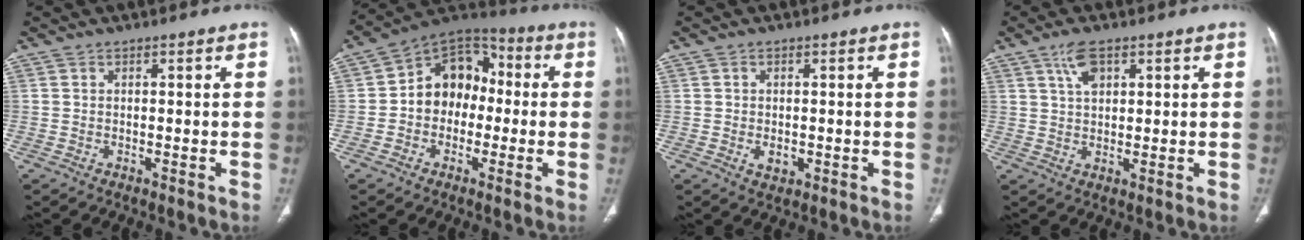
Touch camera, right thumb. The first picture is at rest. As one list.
[{"total": 12.5, "force": [-0.7, 9.8, 7.8], "torque": [-0.078, 0.044, -0.028]}, {"total": 2.9, "force": [-0.5, 2.0, 2.0], "torque": [-0.025, -0.001, -0.003]}, {"total": 5.0, "force": [2.6, 2.3, 3.6], "torque": [-0.064, -0.008, 0.052]}]